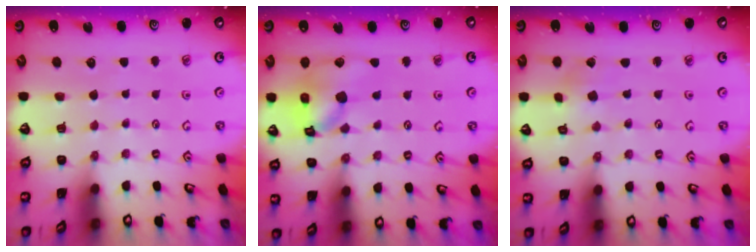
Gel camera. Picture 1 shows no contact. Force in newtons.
{"total": 13.3, "press": 13.2, "slide": 1.8}
{"total": 1.5, "press": 1.5, "slide": 0.1}